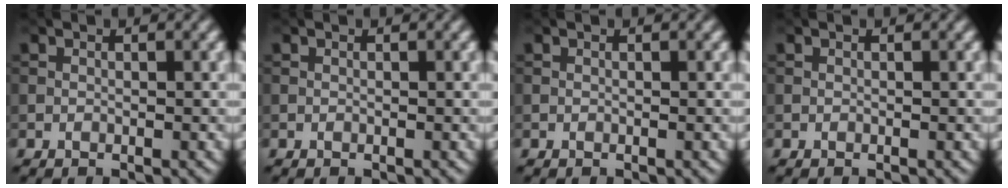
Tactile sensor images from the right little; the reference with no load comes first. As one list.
[{"total": 0.0}, {"total": 0.0}, {"total": 0.0}]